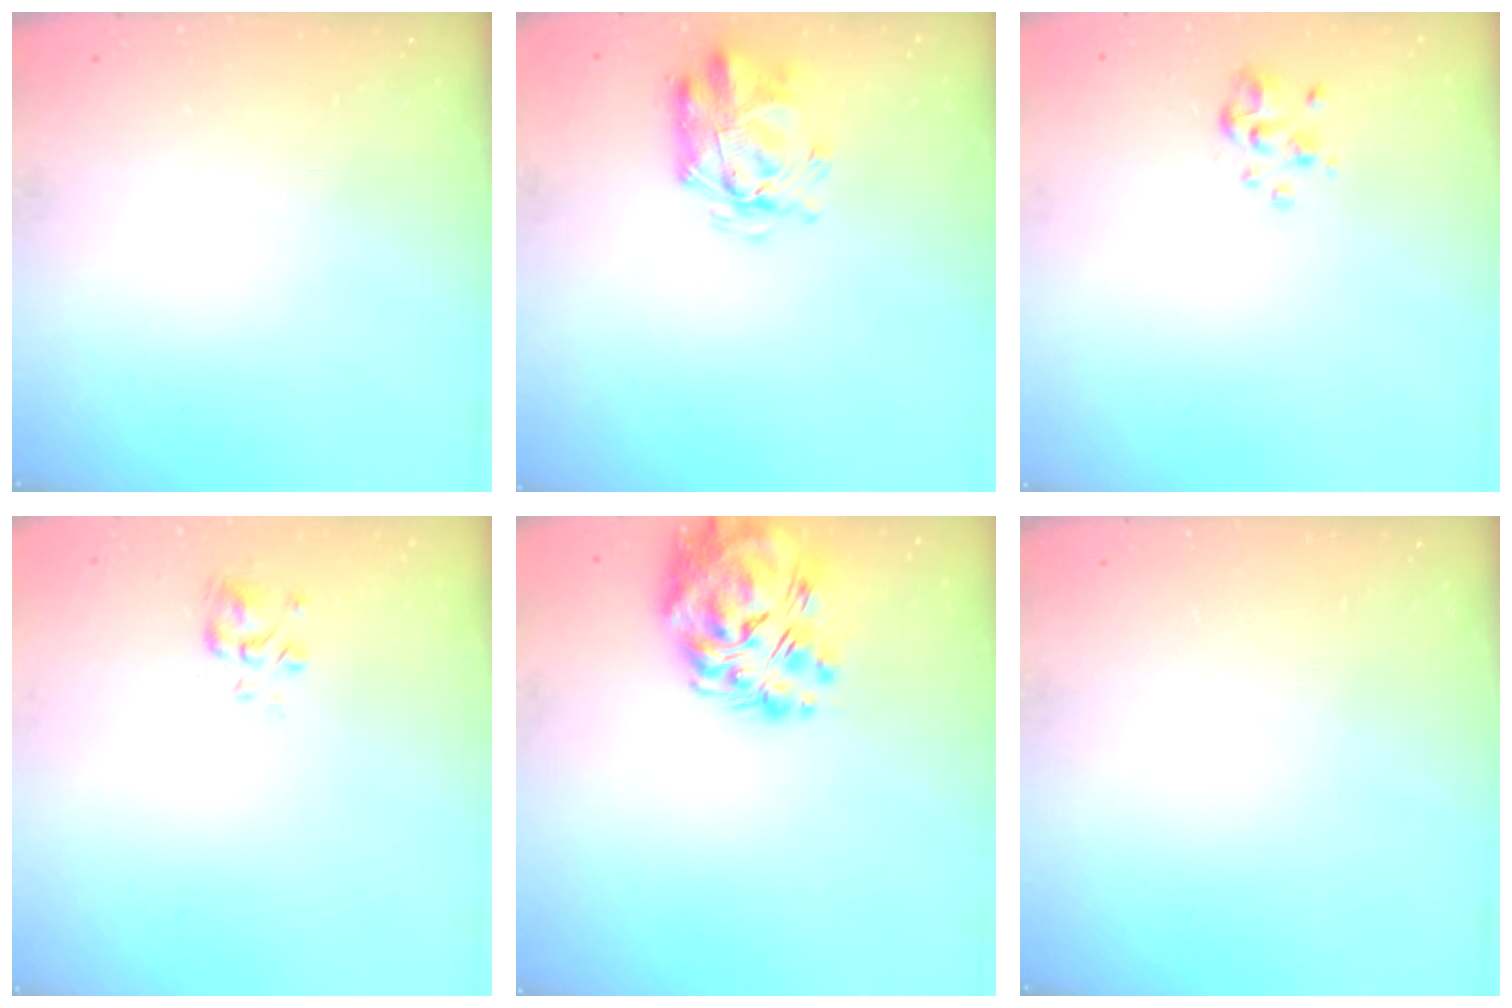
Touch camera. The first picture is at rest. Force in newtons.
{"total": 3.3, "press": 2.9, "slide": 1.5}
{"total": 2.9, "press": 2.8, "slide": 0.9}
{"total": 4.6, "press": 4.4, "slide": 1.2}
{"total": 14.2, "press": 13.3, "slide": 4.9}
{"total": 0.0}